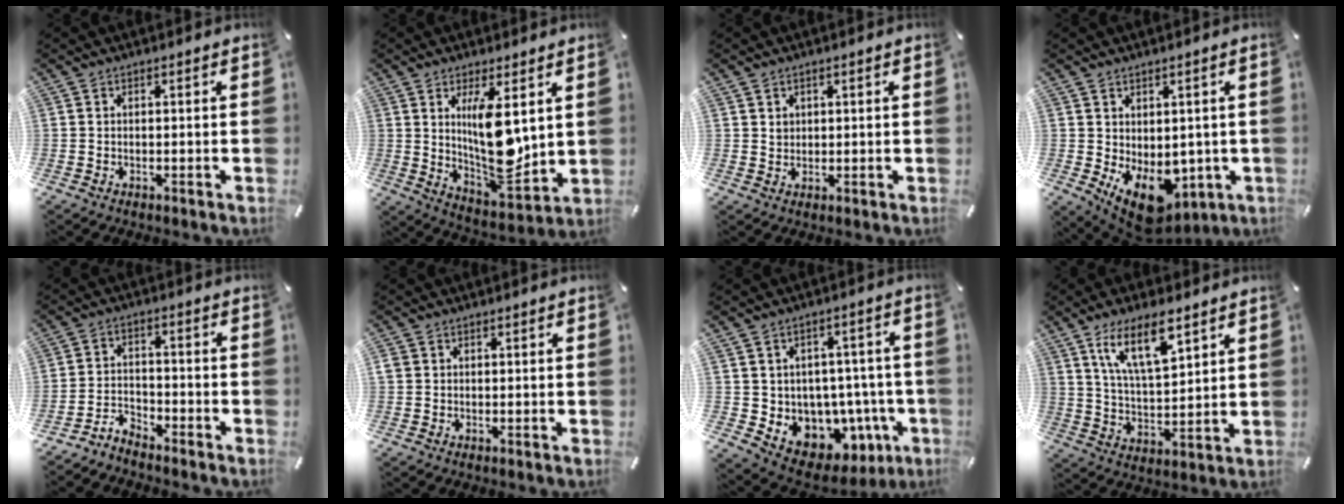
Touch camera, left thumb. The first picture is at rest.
{"total": 14.4, "force": [4.2, 5.7, 12.5], "torque": [-0.223, -0.045, 0.067]}
{"total": 2.1, "force": [1.1, 1.8, 0.2], "torque": [0.003, -0.002, 0.019]}
{"total": 8.7, "force": [-2.4, 6.4, 5.3], "torque": [-0.067, -0.001, -0.035]}
{"total": 4.6, "force": [-4.4, 1.3, 0.5], "torque": [-0.013, 0.022, -0.089]}
{"total": 1.4, "force": [0.5, 1.3, 0.2], "torque": [-0.004, 0.005, 0.007]}
{"total": 7.6, "force": [-2.4, 6.7, 2.6], "torque": [-0.035, -0.017, -0.024]}
{"total": 13.1, "force": [8.2, 5.1, 8.9], "torque": [-0.174, -0.027, 0.144]}